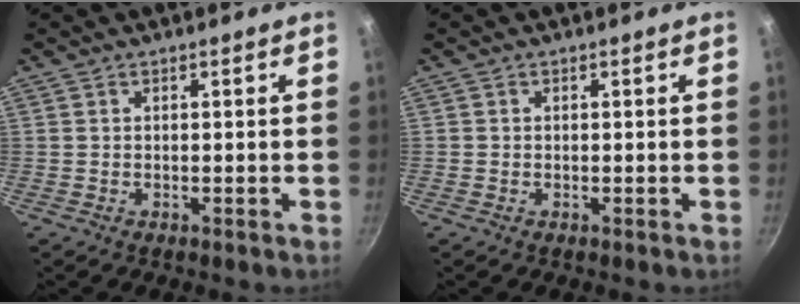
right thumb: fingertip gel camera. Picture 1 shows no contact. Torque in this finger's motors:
{"motor_torque": [-0.13, 0.04, -0.15, 0.33, 0.10]}